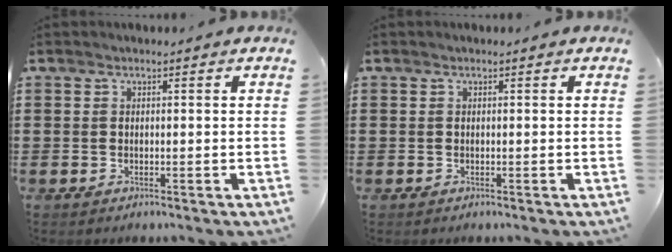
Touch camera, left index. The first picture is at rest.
{"total": 0.0}